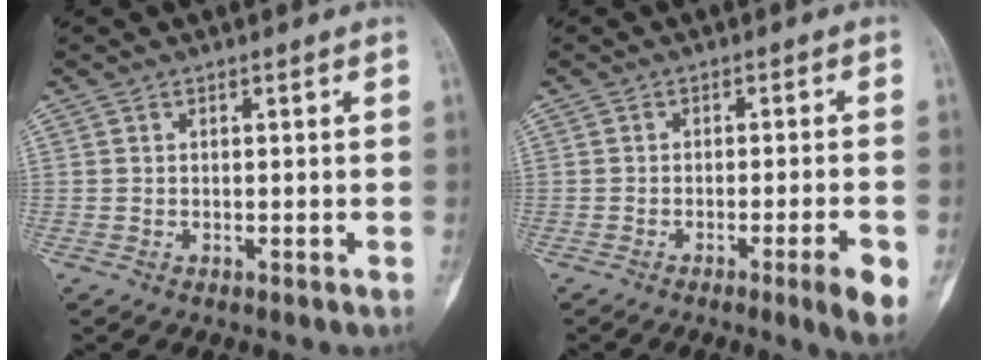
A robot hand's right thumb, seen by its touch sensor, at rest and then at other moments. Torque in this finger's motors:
{"motor_torque": [0.91, 0.19, 0.38, -0.48, 0.22]}